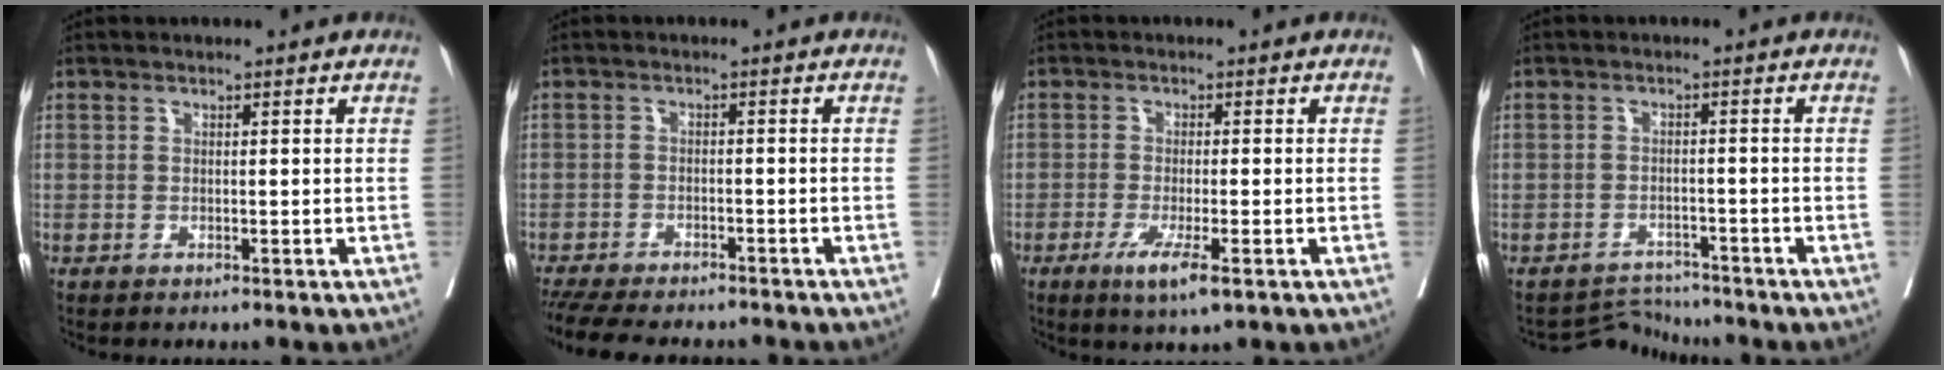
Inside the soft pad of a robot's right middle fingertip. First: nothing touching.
{"total": 13.9, "force": [-12.1, 3.4, 5.8], "torque": [-0.120, -0.014, -0.169]}
{"total": 5.2, "force": [-2.6, 0.5, 4.4], "torque": [-0.078, -0.013, -0.043]}
{"total": 3.5, "force": [-3.0, 0.1, -1.8], "torque": [0.035, 0.004, -0.046]}